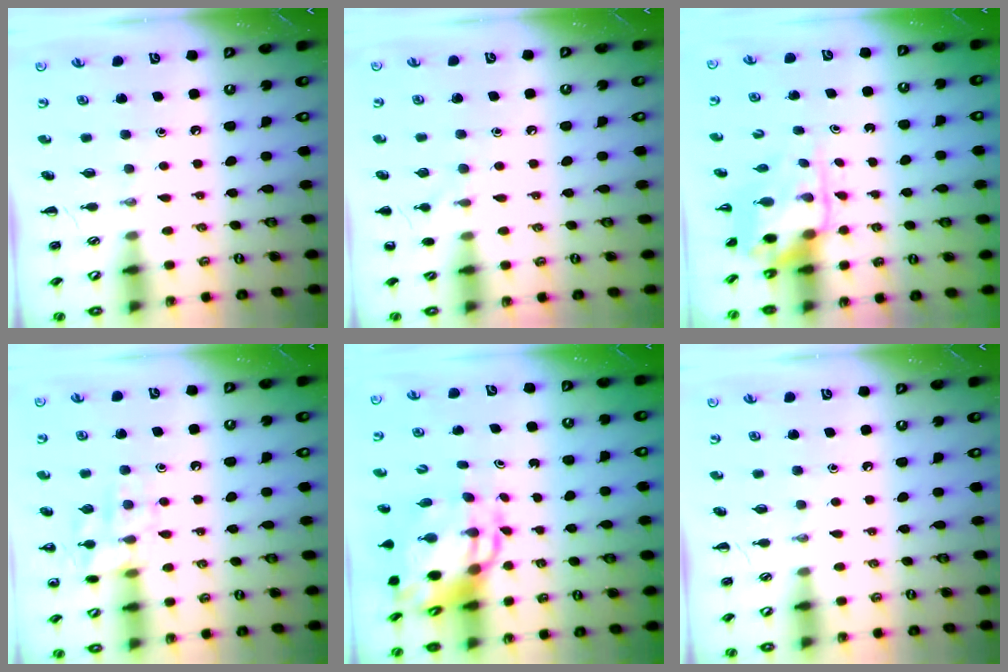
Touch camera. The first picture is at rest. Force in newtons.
{"total": 5.3, "press": 5.1, "slide": 1.4}
{"total": 3.9, "press": 3.8, "slide": 0.8}
{"total": 11.8, "press": 11.8, "slide": 0.6}
{"total": 8.2, "press": 8.0, "slide": 1.9}
{"total": 0.0}